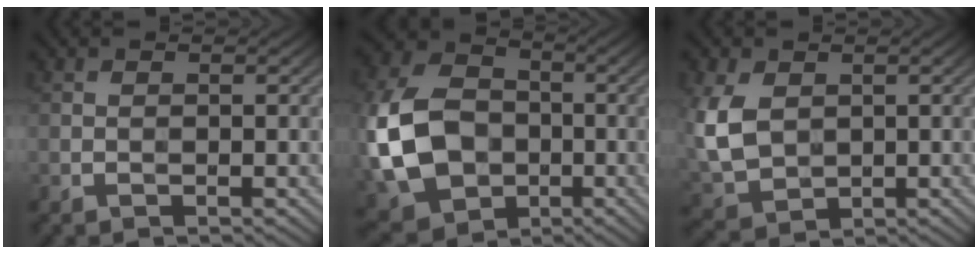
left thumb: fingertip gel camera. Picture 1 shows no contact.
{"total": 14.8, "force": [-2.6, 11.4, 9.0], "torque": [-0.238, -0.010, -0.059]}
{"total": 8.4, "force": [1.3, 6.2, 5.6], "torque": [-0.176, -0.010, 0.032]}